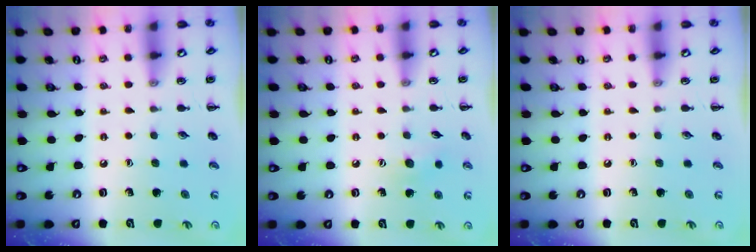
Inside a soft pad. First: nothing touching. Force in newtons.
{"total": 6.4, "press": 6.3, "slide": 1.4}
{"total": 0.0}